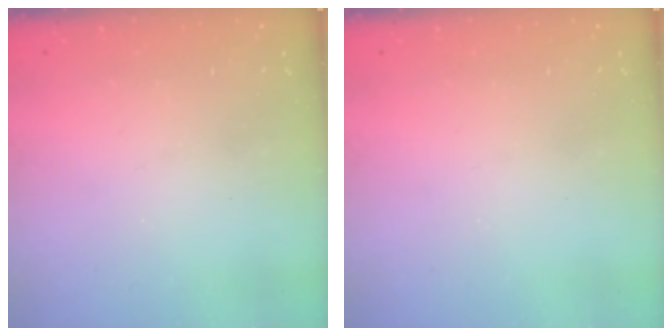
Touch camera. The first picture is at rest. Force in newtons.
{"total": 0.0}